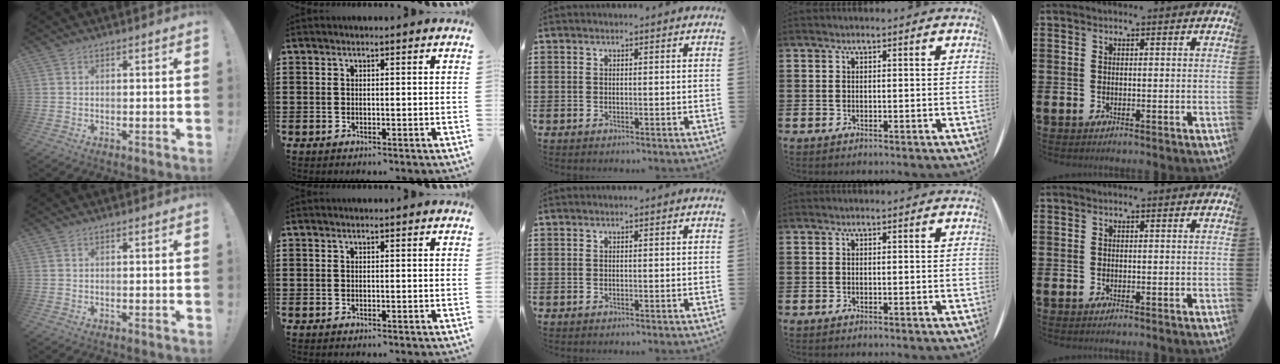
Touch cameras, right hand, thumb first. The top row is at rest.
{}